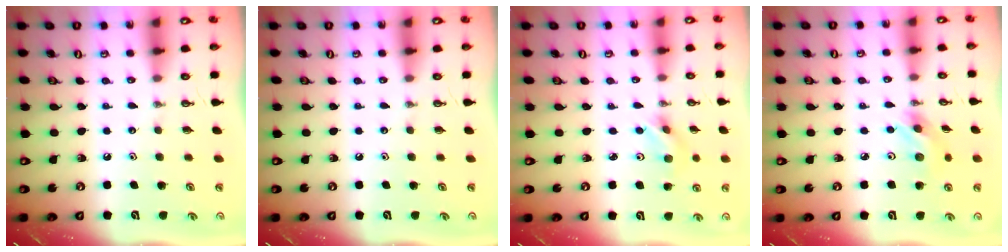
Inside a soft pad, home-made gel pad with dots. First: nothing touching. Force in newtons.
{"total": 0.0}
{"total": 3.6, "press": 2.8, "slide": 2.3}
{"total": 6.7, "press": 6.7, "slide": 0.6}